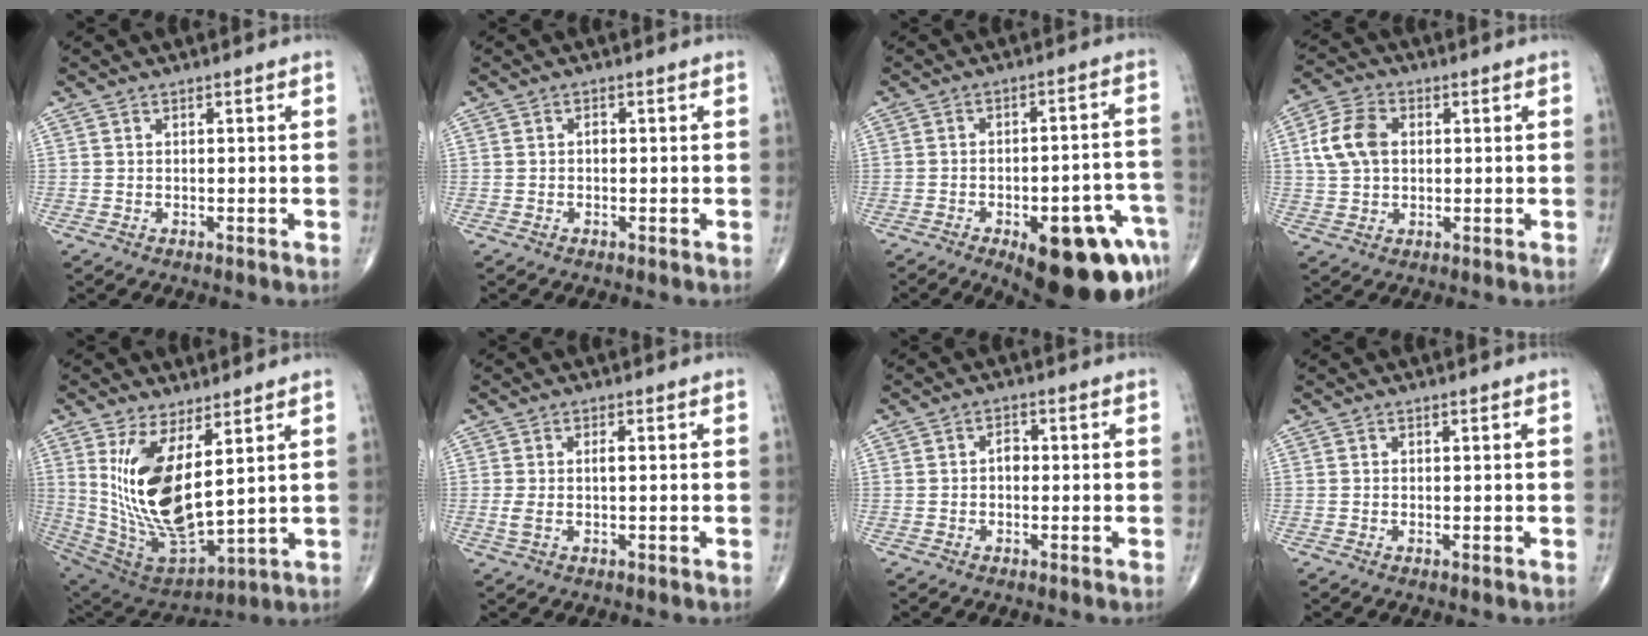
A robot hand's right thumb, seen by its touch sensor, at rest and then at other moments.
{"total": 0.8, "force": [-0.1, 0.6, 0.6], "torque": [-0.005, 0.002, -0.005]}
{"total": 20.2, "force": [-10.0, 7.7, 15.8], "torque": [-0.140, 0.051, -0.121]}
{"total": 8.7, "force": [1.4, 6.0, 6.1], "torque": [-0.117, 0.012, 0.025]}
{"total": 18.1, "force": [4.8, 7.6, 15.7], "torque": [-0.299, -0.040, 0.115]}
{"total": 2.6, "force": [0.0, 0.6, 2.6], "torque": [-0.069, 0.006, -0.001]}
{"total": 2.0, "force": [-0.2, 1.4, 1.5], "torque": [-0.013, 0.008, -0.009]}
{"total": 0.0}